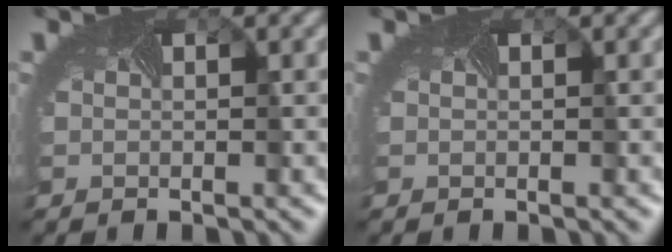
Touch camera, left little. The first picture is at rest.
{"total": 0.0}